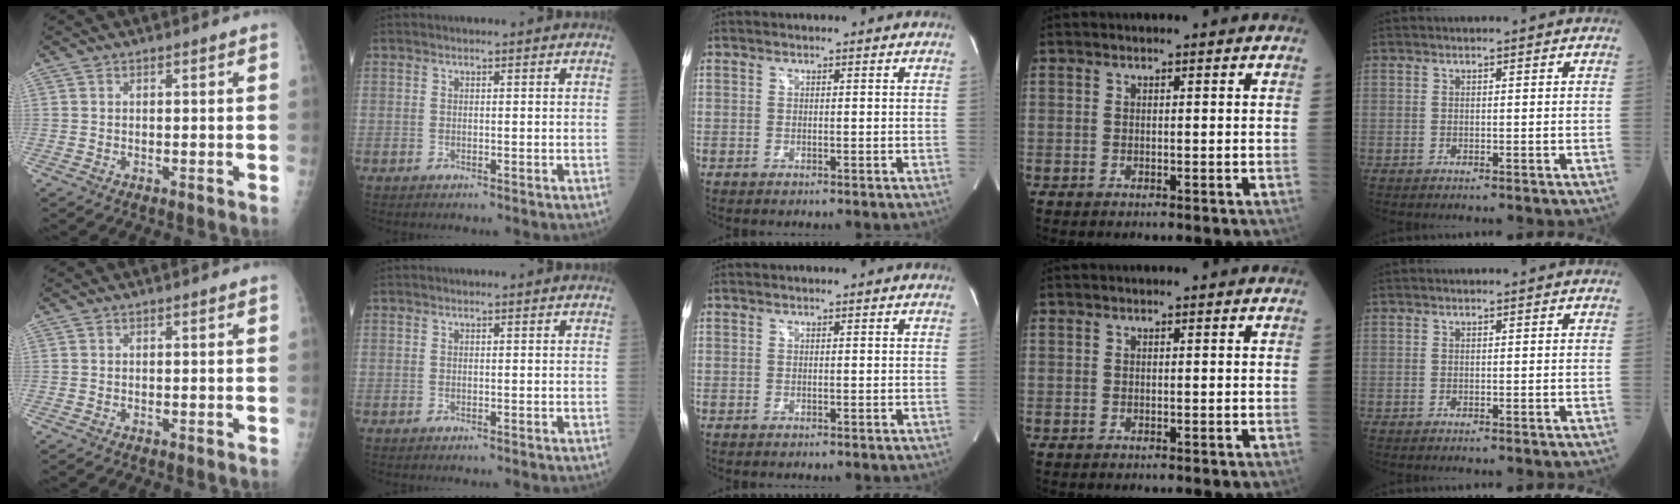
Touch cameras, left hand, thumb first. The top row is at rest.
{}